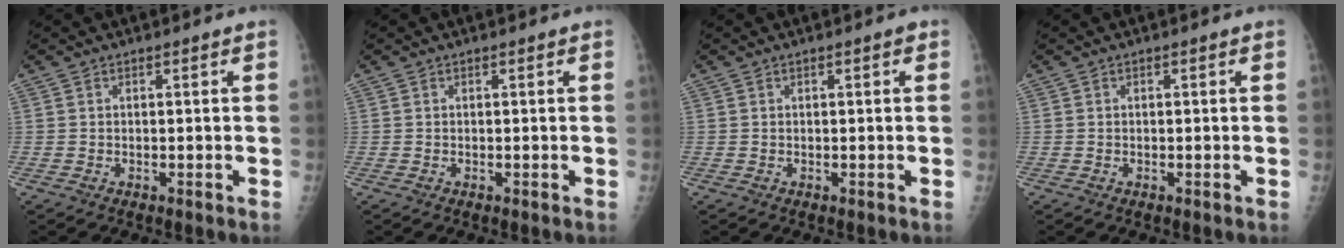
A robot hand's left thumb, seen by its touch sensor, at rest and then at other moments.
{"total": 0.0}
{"total": 0.7, "force": [0.2, 0.2, 0.6], "torque": [-0.011, 0.002, 0.002]}
{"total": 0.0}